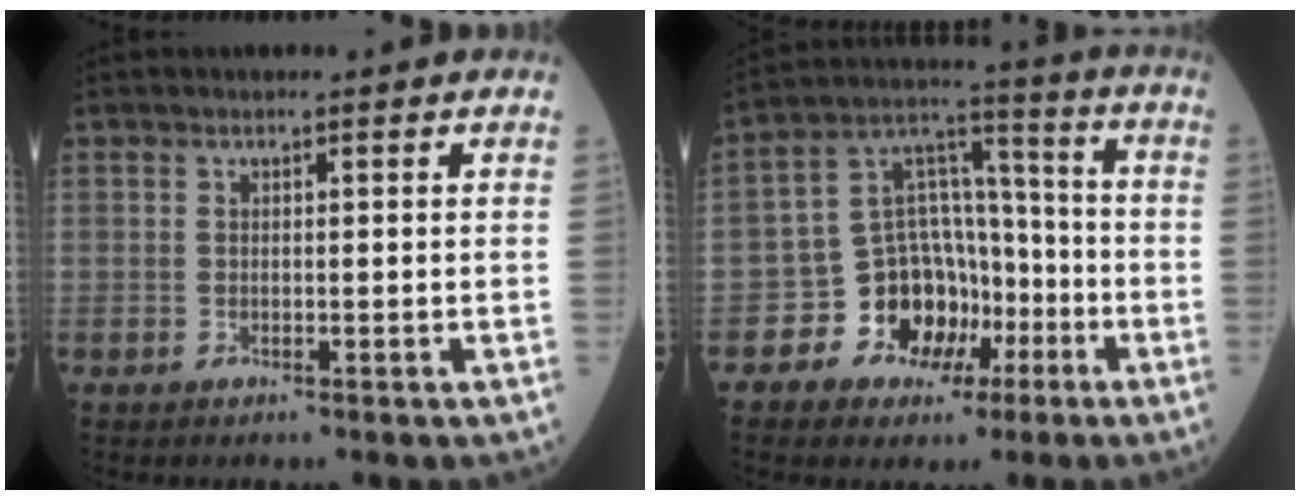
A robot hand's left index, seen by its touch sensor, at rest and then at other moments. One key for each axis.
{"total": 11.7, "fx": -4.8, "fy": 8.8, "fz": 6.1, "tx": -0.116, "ty": 0.032, "tz": -0.074}